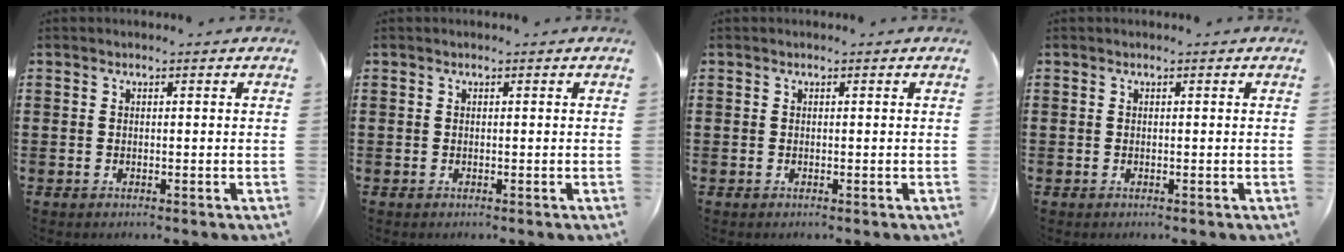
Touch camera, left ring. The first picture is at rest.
{"total": 0.0}
{"total": 0.0}
{"total": 0.0}